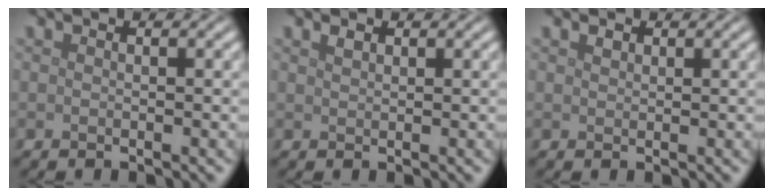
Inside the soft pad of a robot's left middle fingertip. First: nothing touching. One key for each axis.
{"total": 0.7, "fx": 0.6, "fy": 0.3, "fz": 0.3, "tx": -0.007, "ty": 0.000, "tz": 0.014}
{"total": 0.6, "fx": 0.5, "fy": 0.4, "fz": 0.2, "tx": -0.005, "ty": -0.002, "tz": 0.010}